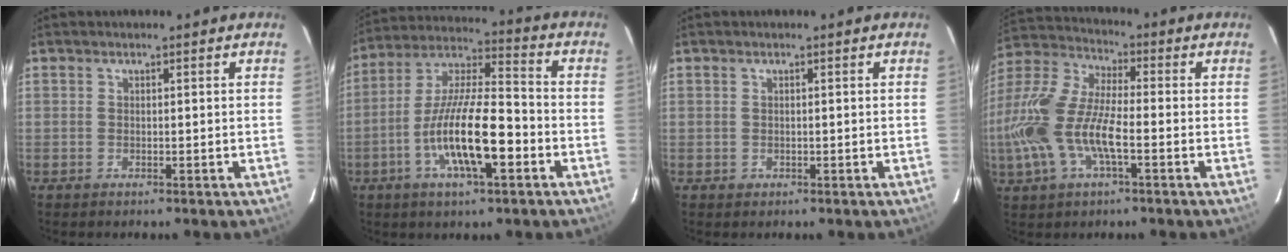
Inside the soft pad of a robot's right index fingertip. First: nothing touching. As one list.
[{"total": 16.0, "force": [-5.6, 4.0, 14.4], "torque": [-0.278, -0.005, -0.106]}, {"total": 0.7, "force": [-0.1, 0.6, 0.1], "torque": [0.003, 0.001, 0.000]}, {"total": 18.1, "force": [-4.3, 7.2, 16.0], "torque": [-0.339, -0.007, -0.089]}]